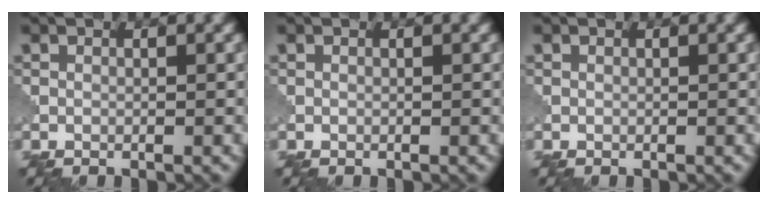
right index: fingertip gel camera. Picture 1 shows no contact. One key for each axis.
{"total": 0.0}
{"total": 0.0}